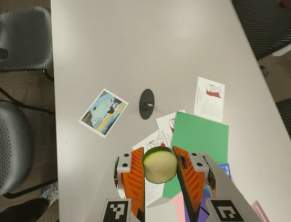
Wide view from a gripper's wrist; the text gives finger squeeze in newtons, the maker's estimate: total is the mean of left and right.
{"total": 13.9, "left": 14.1, "right": 13.6}